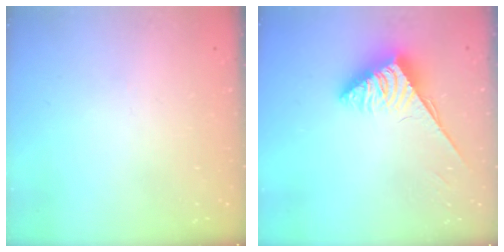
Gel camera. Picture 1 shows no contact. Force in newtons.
{"total": 3.8, "press": 3.7, "slide": 0.5}